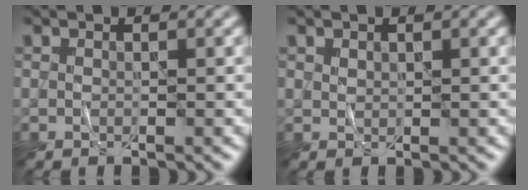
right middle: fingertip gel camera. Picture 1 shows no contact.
{"total": 0.6, "force": [0.5, 0.4, 0.2], "torque": [-0.006, 0.000, 0.012]}